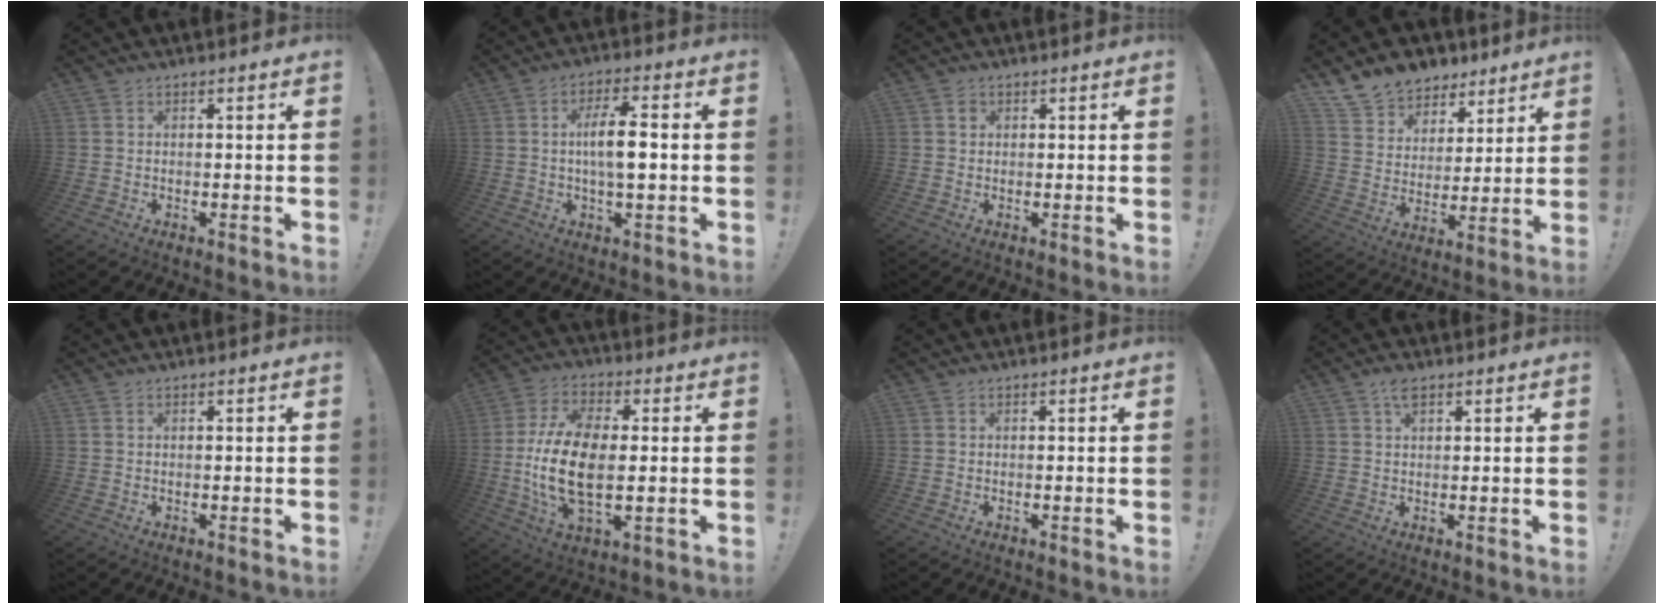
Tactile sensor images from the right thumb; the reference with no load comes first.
{"total": 9.2, "force": [-0.3, 2.8, 8.8], "torque": [-0.158, 0.007, -0.013]}
{"total": 1.2, "force": [0.4, 1.0, 0.3], "torque": [-0.001, 0.001, 0.007]}
{"total": 11.0, "force": [8.2, 7.1, 1.8], "torque": [-0.035, -0.062, 0.160]}
{"total": 0.0}
{"total": 17.6, "force": [-1.1, 9.2, 15.0], "torque": [-0.303, -0.003, -0.019]}
{"total": 0.0}
{"total": 3.2, "force": [1.8, 1.5, 2.1], "torque": [-0.038, -0.001, 0.031]}